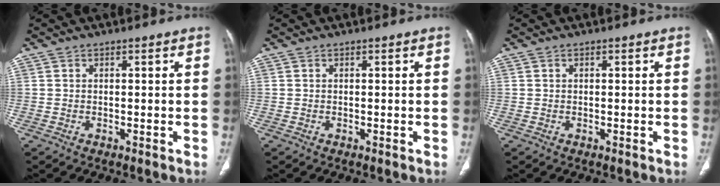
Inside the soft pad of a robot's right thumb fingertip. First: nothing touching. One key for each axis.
{"total": 0.0}
{"total": 0.0}